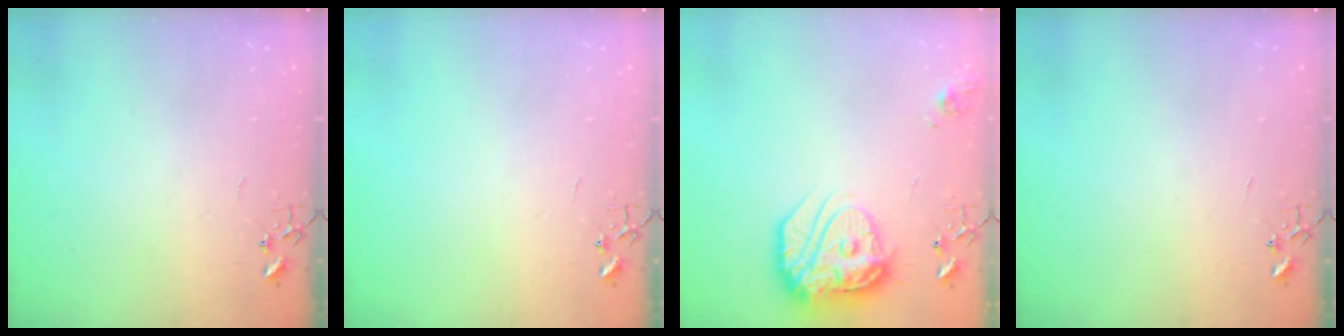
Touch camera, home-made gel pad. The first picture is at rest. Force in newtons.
{"total": 0.0}
{"total": 19.3, "press": 19.2, "slide": 1.7}
{"total": 0.0}